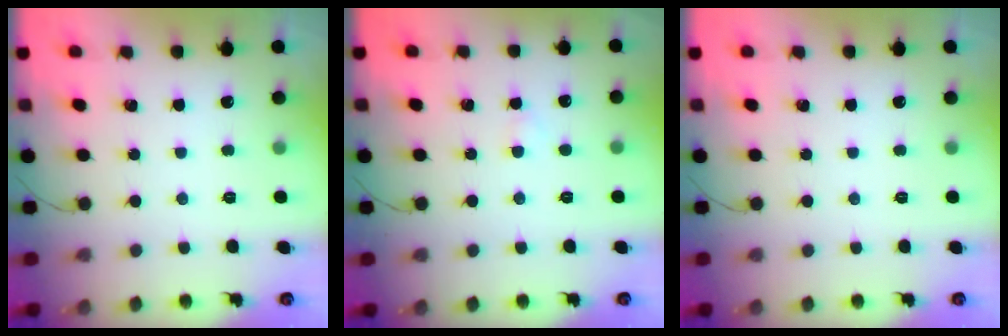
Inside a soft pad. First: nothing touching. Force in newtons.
{"total": 1.3, "press": 1.0, "slide": 0.7}
{"total": 0.0}